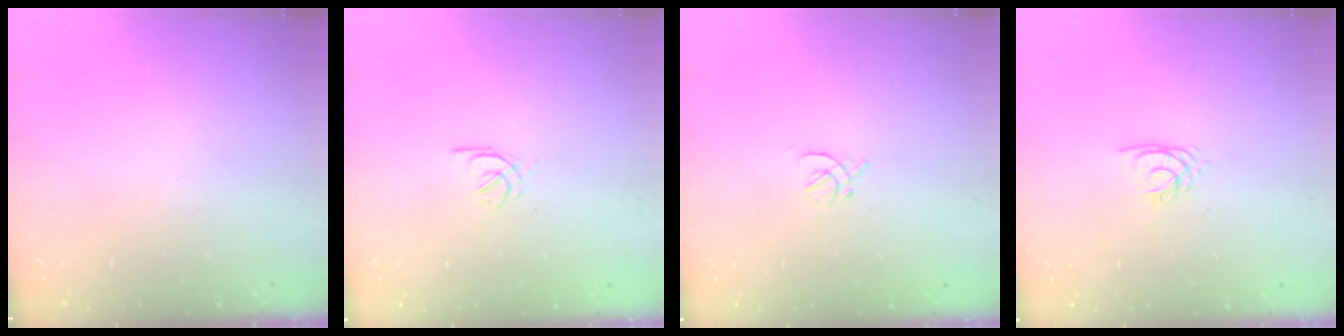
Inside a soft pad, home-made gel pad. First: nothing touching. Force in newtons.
{"total": 2.6, "press": 2.5, "slide": 0.7}
{"total": 1.9, "press": 1.8, "slide": 0.5}
{"total": 1.8, "press": 1.8, "slide": 0.2}